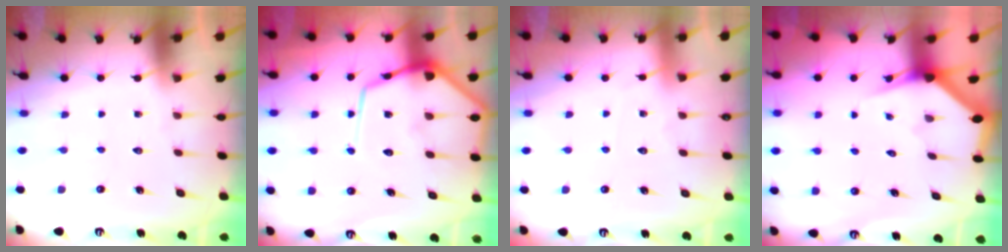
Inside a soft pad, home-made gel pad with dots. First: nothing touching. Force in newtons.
{"total": 12.2, "press": 12.1, "slide": 1.3}
{"total": 1.8, "press": 1.8, "slide": 0.3}
{"total": 2.7, "press": 2.7, "slide": 0.1}